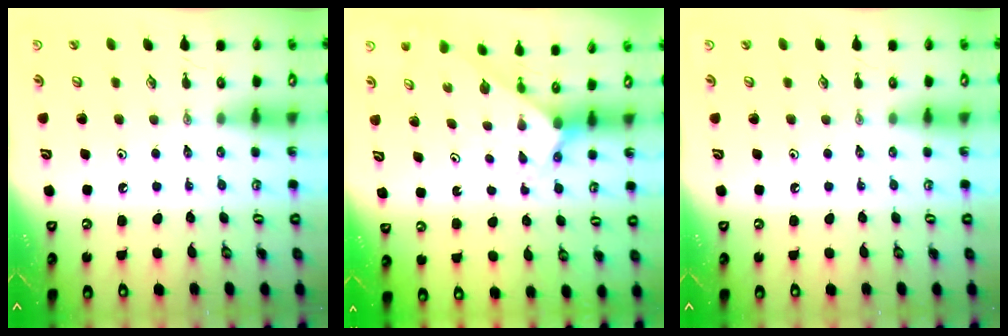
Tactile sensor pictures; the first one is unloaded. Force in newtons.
{"total": 1.9, "press": 1.9, "slide": 0.1}
{"total": 0.0}